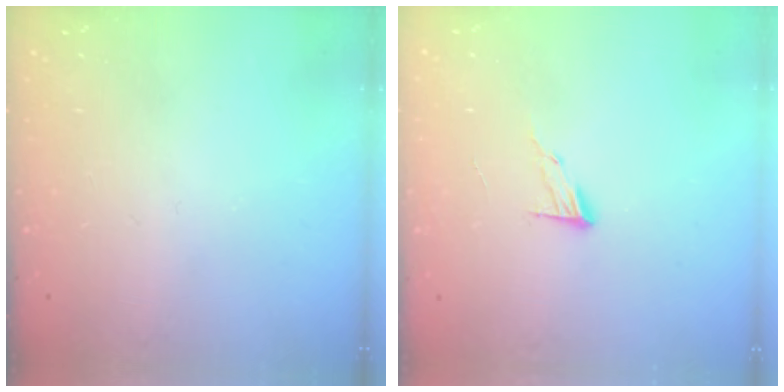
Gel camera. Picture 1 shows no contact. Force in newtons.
{"total": 6.1, "press": 6.1, "slide": 0.5}